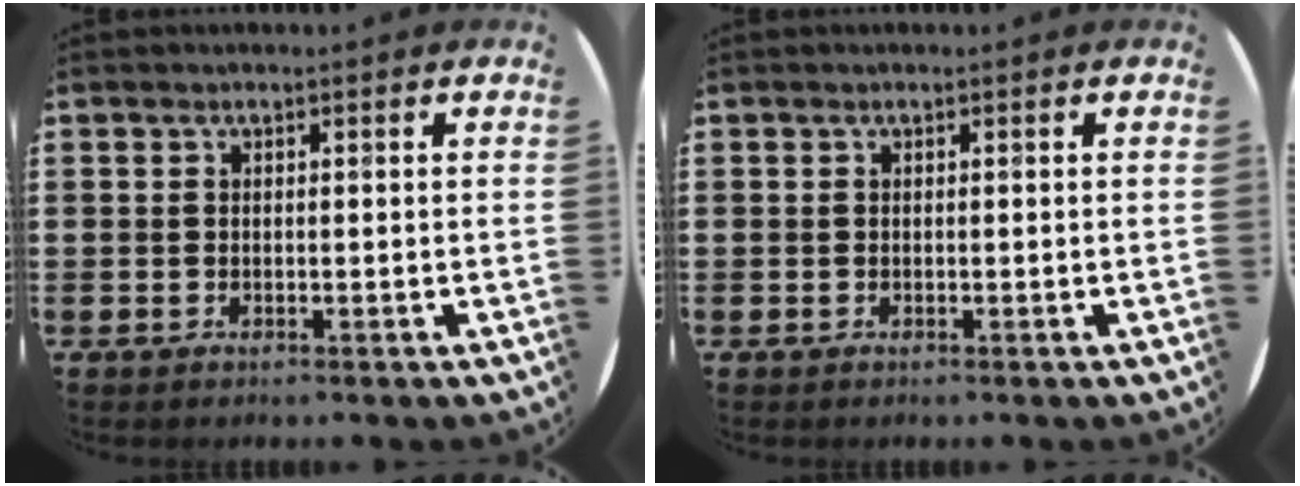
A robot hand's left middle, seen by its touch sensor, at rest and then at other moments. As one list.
[{"total": 0.0}]